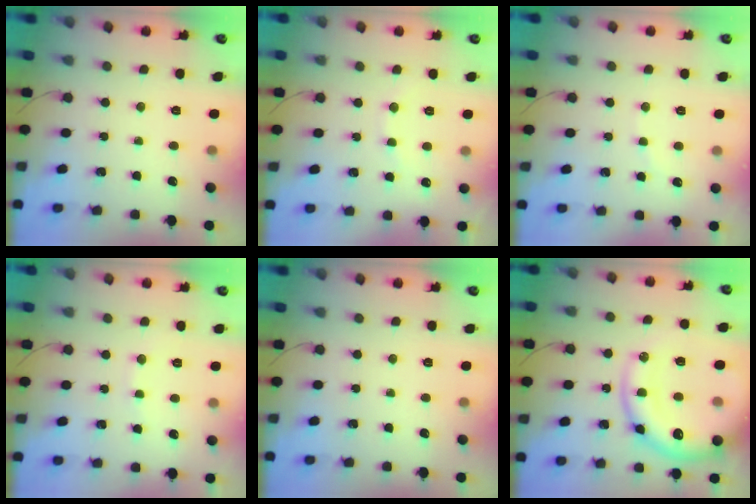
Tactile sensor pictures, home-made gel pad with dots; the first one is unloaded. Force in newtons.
{"total": 5.4, "press": 5.4, "slide": 0.7}
{"total": 2.8, "press": 2.7, "slide": 0.7}
{"total": 5.0, "press": 4.8, "slide": 1.4}
{"total": 0.0}
{"total": 20.5, "press": 20.0, "slide": 4.4}